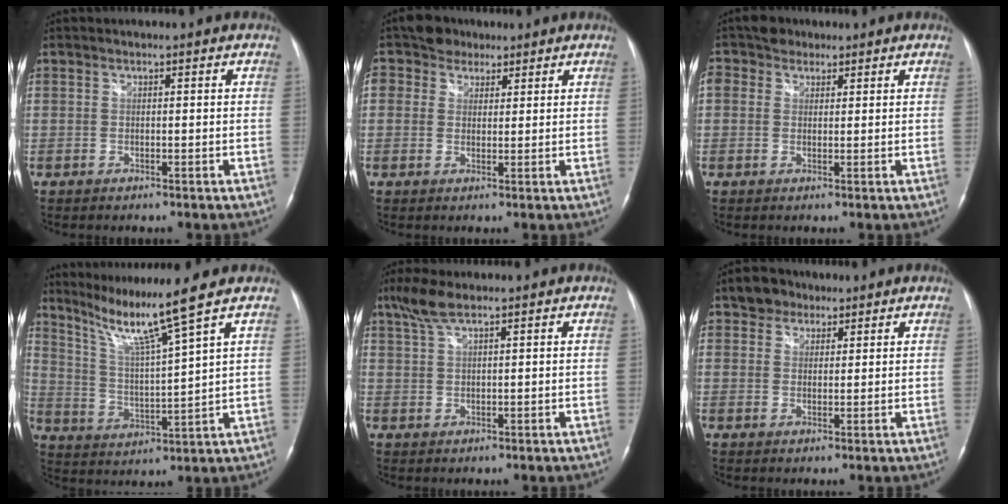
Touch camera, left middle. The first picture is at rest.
{"total": 4.9, "force": [3.1, 3.6, 0.9], "torque": [-0.022, 0.022, 0.056]}
{"total": 4.3, "force": [2.6, 3.2, 1.3], "torque": [-0.036, 0.026, 0.050]}
{"total": 10.0, "force": [7.6, -3.1, 5.7], "torque": [-0.101, -0.023, 0.143]}
{"total": 4.2, "force": [2.9, 0.7, 2.9], "torque": [-0.071, 0.016, 0.063]}
{"total": 3.8, "force": [2.5, 2.7, 0.7], "torque": [-0.015, 0.013, 0.041]}